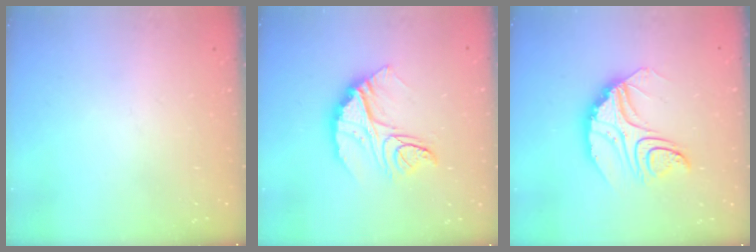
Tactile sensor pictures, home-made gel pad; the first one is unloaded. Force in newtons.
{"total": 12.3, "press": 12.3, "slide": 1.0}
{"total": 11.8, "press": 11.8, "slide": 0.8}